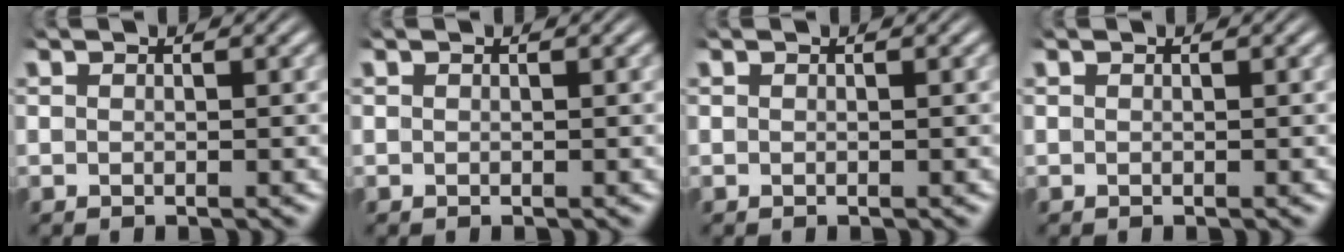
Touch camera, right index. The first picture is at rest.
{"total": 0.0}
{"total": 0.0}
{"total": 0.0}